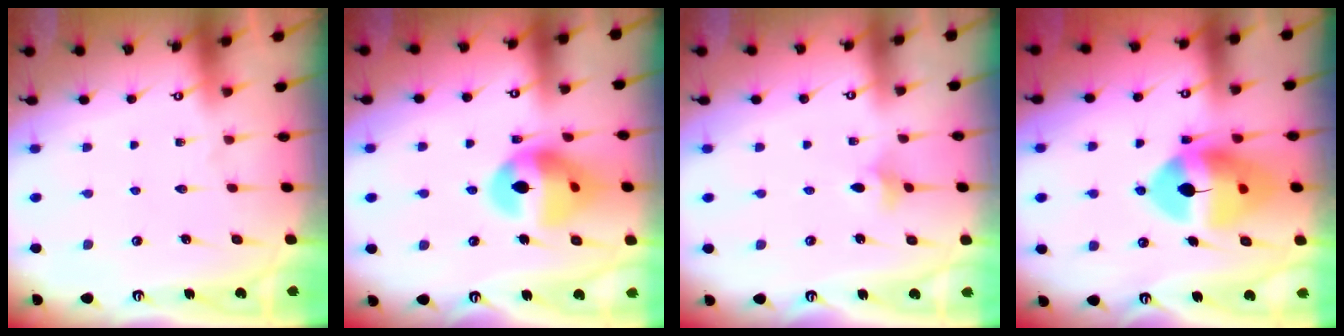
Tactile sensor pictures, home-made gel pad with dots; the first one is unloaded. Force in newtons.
{"total": 14.4, "press": 13.5, "slide": 5.0}
{"total": 3.3, "press": 3.2, "slide": 0.6}
{"total": 15.6, "press": 15.4, "slide": 2.6}